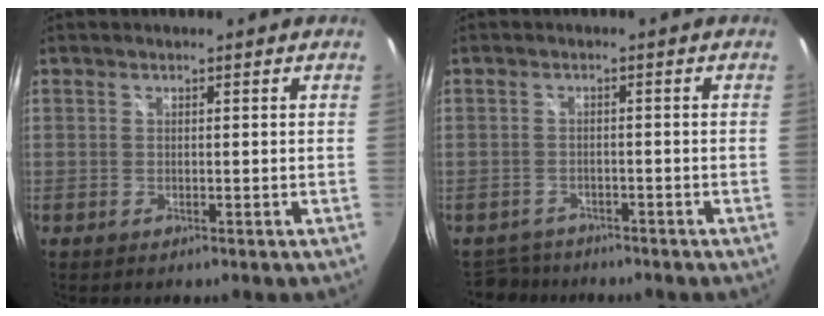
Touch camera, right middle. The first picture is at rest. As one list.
[{"total": 4.3, "force": [-3.8, 2.0, 0.2], "torque": [-0.017, 0.001, -0.066]}]